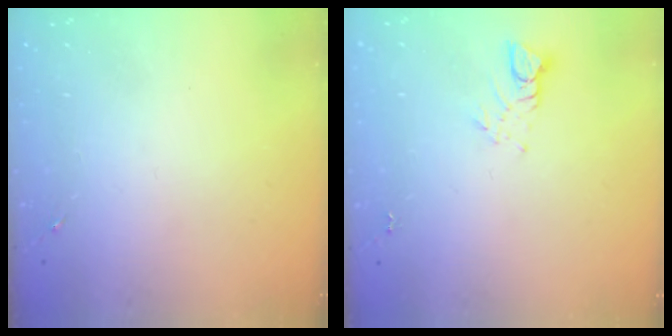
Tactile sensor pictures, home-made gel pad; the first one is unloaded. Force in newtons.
{"total": 3.5, "press": 3.5, "slide": 0.3}